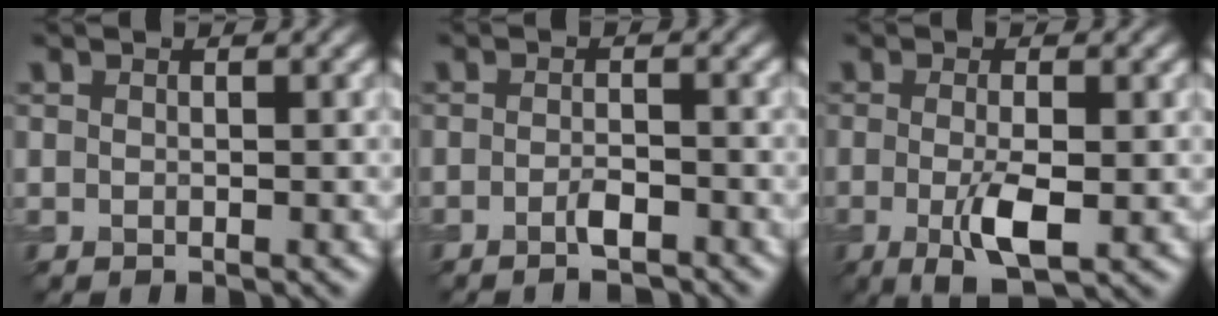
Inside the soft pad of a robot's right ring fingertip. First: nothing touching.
{"total": 2.0, "force": [-1.3, 0.4, 1.5], "torque": [-0.027, -0.001, -0.025]}
{"total": 4.3, "force": [-1.0, 1.2, 4.0], "torque": [-0.083, -0.013, -0.017]}